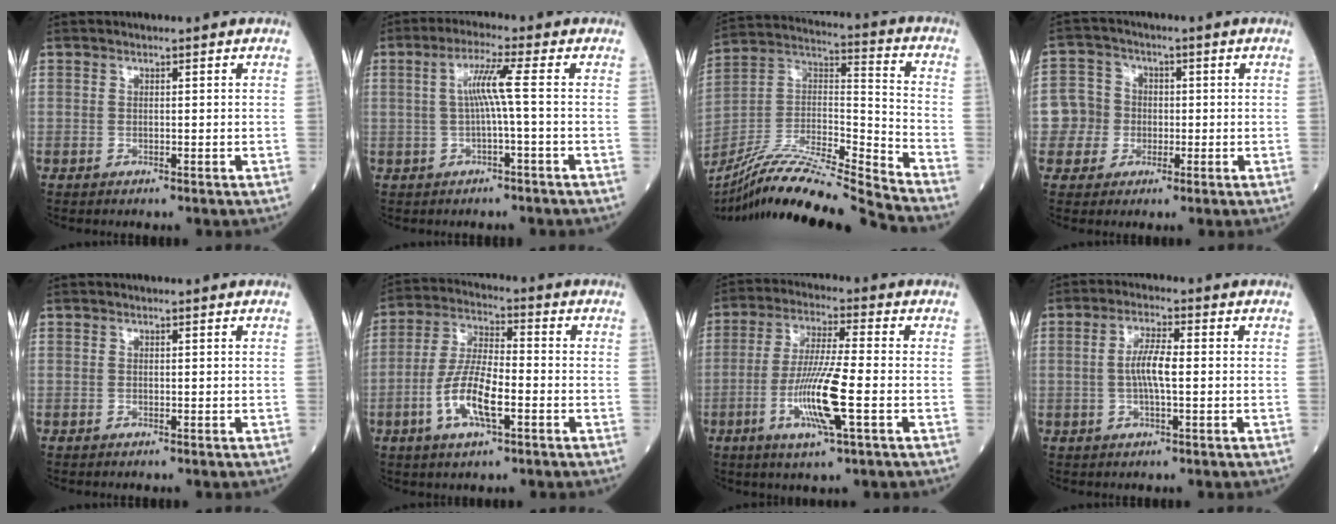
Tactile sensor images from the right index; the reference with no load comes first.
{"total": 4.9, "force": [0.1, -0.9, 4.9], "torque": [-0.094, 0.012, 0.008]}
{"total": 21.2, "force": [-19.0, -1.4, 9.2], "torque": [-0.193, -0.004, -0.342]}
{"total": 5.6, "force": [-0.9, 5.5, 0.7], "torque": [-0.016, 0.019, -0.015]}
{"total": 0.0}
{"total": 9.8, "force": [-3.1, 2.6, 8.9], "torque": [-0.183, 0.001, -0.060]}
{"total": 10.8, "force": [-3.0, 0.2, 10.3], "torque": [-0.206, -0.012, -0.059]}
{"total": 5.0, "force": [-0.1, 0.7, 5.0], "torque": [-0.103, 0.006, -0.002]}